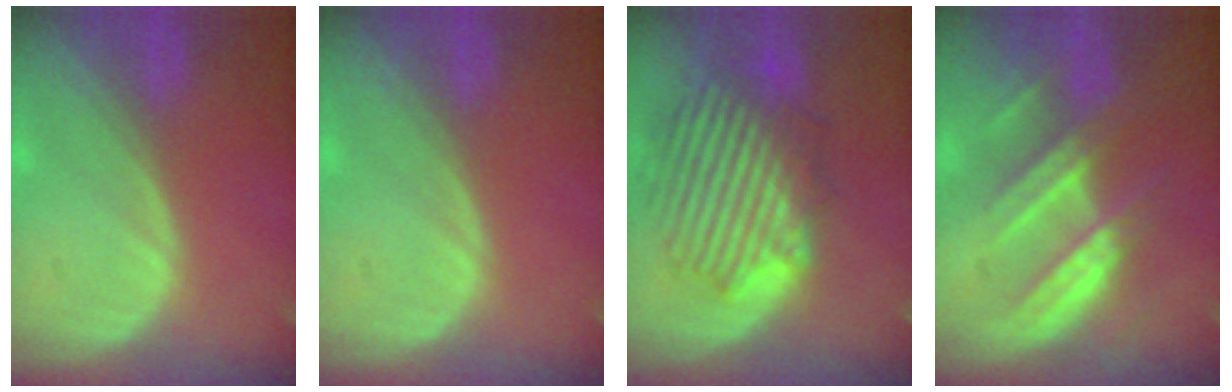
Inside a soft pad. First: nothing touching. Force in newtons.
{"total": 0.0}
{"total": 9.3, "press": 9.3, "slide": 0.2}
{"total": 7.9, "press": 7.3, "slide": 2.9}